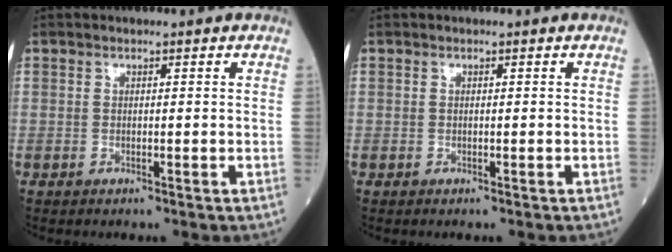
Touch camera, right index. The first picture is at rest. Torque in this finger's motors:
{"motor_torque": [-2.04, 0.07, -1.05, -0.21]}